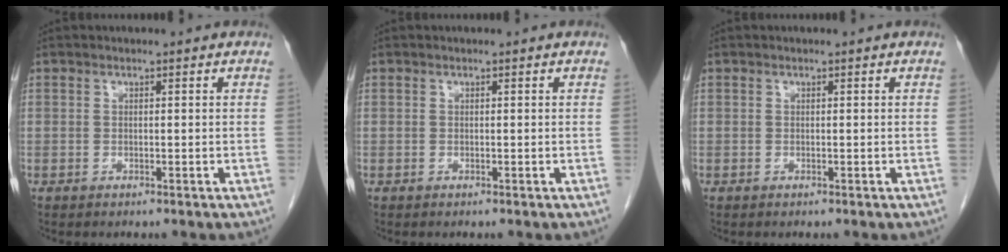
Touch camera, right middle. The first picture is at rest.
{"total": 0.0}
{"total": 0.0}